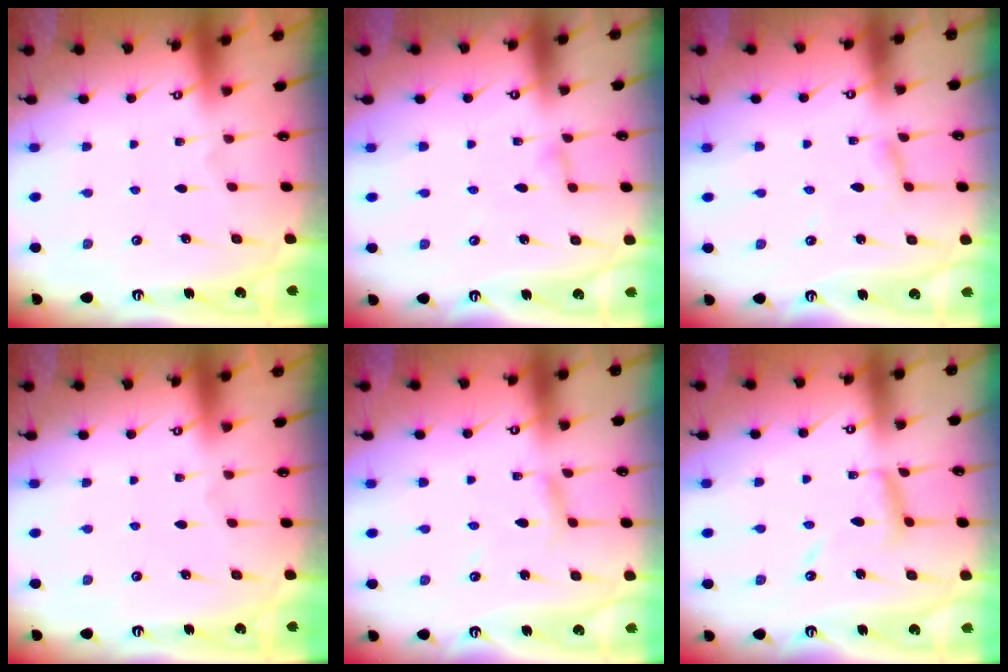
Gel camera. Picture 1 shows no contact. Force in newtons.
{"total": 3.3, "press": 3.3, "slide": 0.3}
{"total": 2.8, "press": 2.7, "slide": 0.3}
{"total": 0.0}
{"total": 4.0, "press": 4.0, "slide": 0.3}
{"total": 10.4, "press": 10.3, "slide": 0.9}